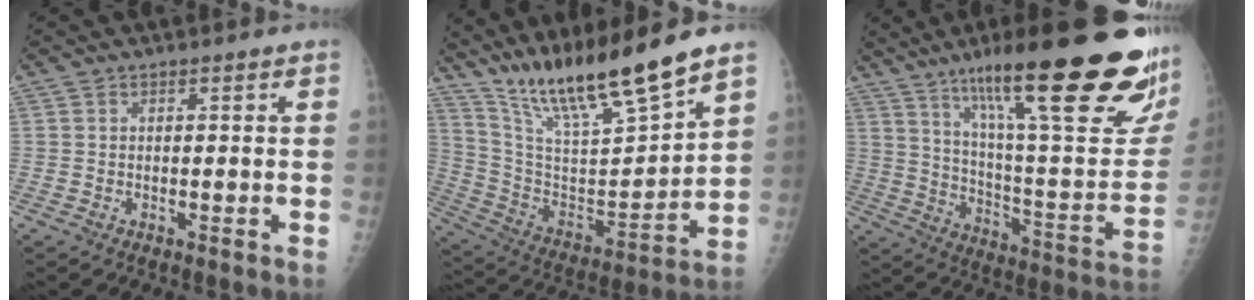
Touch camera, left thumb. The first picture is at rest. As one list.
[{"total": 20.0, "force": [16.1, 2.0, 11.6], "torque": [-0.182, -0.079, 0.303]}, {"total": 35.5, "force": [21.6, 6.6, 27.4], "torque": [-0.315, -0.057, 0.329]}]